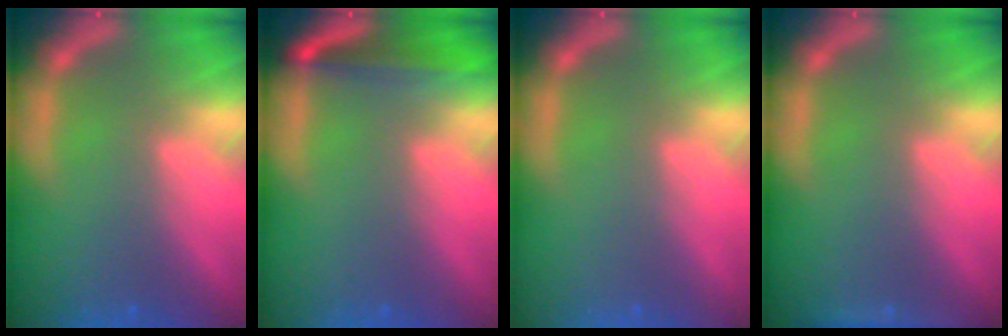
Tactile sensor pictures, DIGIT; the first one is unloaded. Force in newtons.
{"total": 4.5}
{"total": 0.0}
{"total": 1.9}